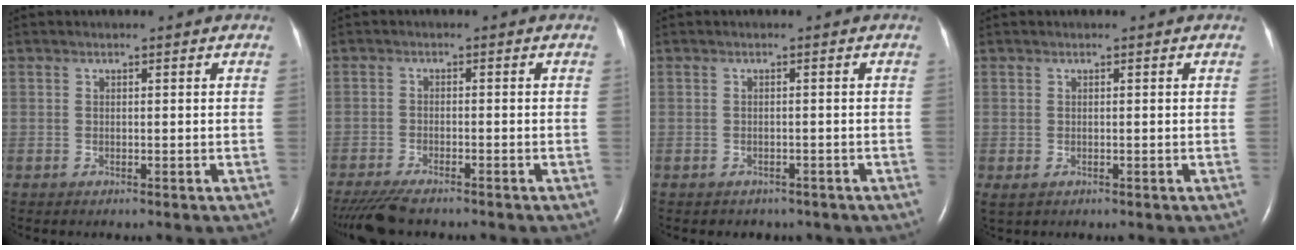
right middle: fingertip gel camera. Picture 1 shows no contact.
{"total": 6.6, "force": [-5.6, 1.3, 3.4], "torque": [-0.059, -0.015, -0.093]}
{"total": 3.5, "force": [-2.7, 2.0, 0.6], "torque": [-0.011, 0.007, -0.027]}
{"total": 0.9, "force": [-0.2, 0.5, 0.7], "torque": [-0.017, -0.004, 0.003]}